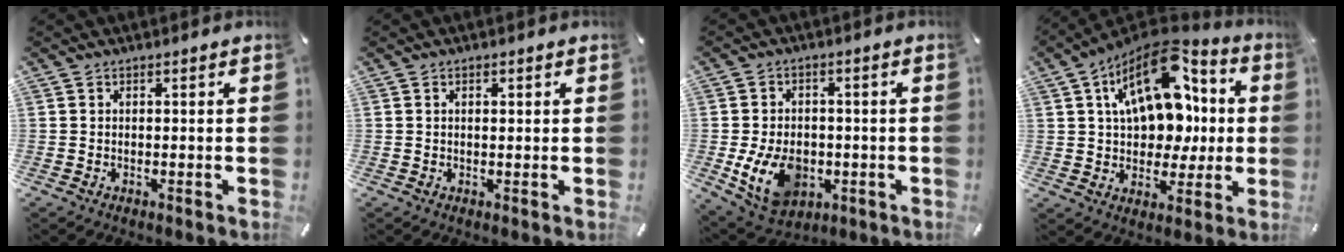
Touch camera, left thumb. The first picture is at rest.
{"total": 1.1, "force": [0.3, 0.6, 0.8], "torque": [-0.017, 0.004, 0.004]}
{"total": 12.5, "force": [-3.1, 9.2, 7.8], "torque": [-0.161, 0.006, -0.052]}
{"total": 19.6, "force": [6.5, 13.1, 13.1], "torque": [-0.206, -0.034, 0.114]}